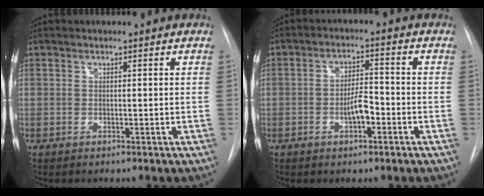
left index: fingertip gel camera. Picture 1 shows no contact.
{"total": 4.4, "force": [-1.6, 1.5, 3.8], "torque": [-0.071, 0.009, -0.028]}